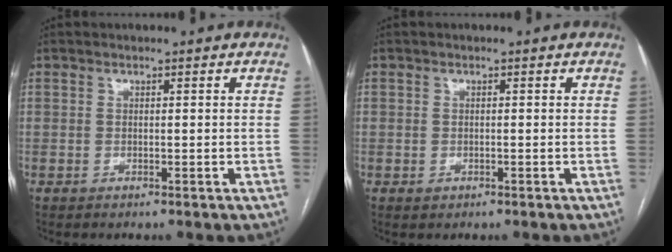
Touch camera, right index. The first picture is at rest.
{"total": 1.0, "force": [-0.3, 0.9, 0.2], "torque": [-0.003, 0.003, -0.002]}